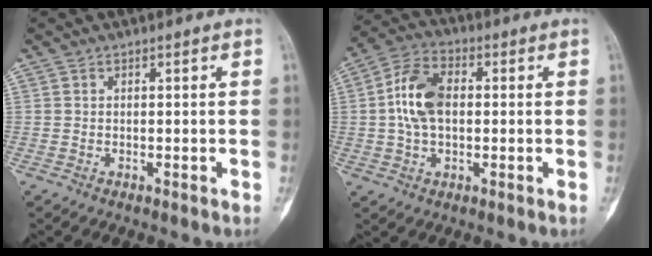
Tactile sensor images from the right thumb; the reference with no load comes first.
{"total": 10.1, "force": [0.6, 6.3, 7.9], "torque": [-0.154, 0.021, 0.007]}